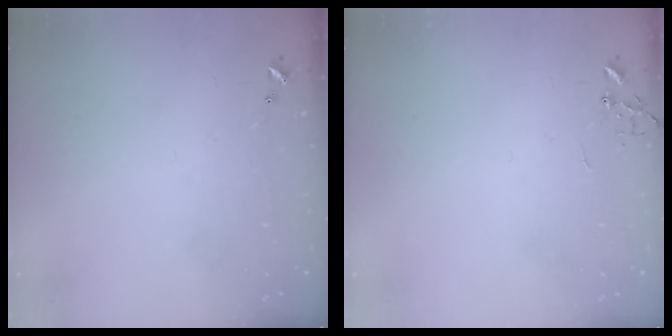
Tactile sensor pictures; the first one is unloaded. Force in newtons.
{"total": 0.0}